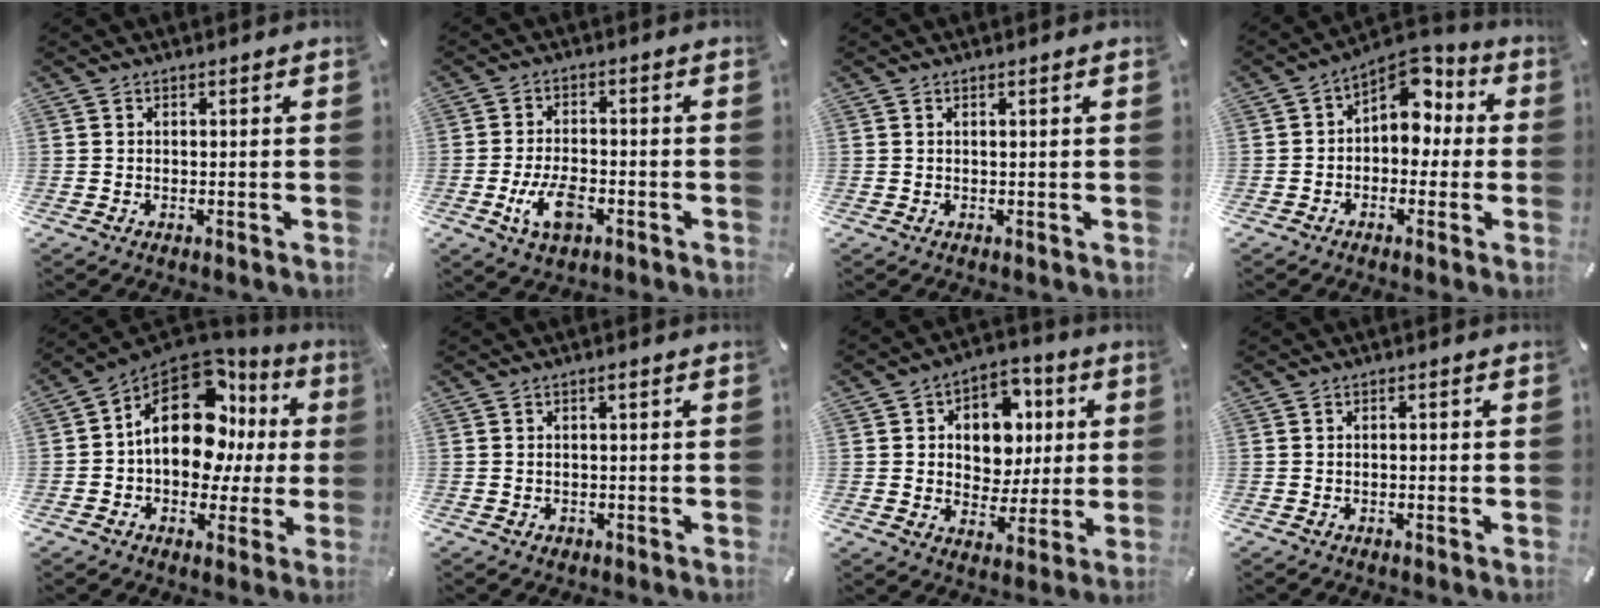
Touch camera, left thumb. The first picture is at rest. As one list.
[{"total": 8.5, "force": [-3.2, 4.5, 6.5], "torque": [-0.146, 0.003, -0.059]}, {"total": 0.8, "force": [0.2, -0.1, 0.7], "torque": [-0.011, -0.001, 0.003]}, {"total": 9.0, "force": [3.0, 6.4, 5.6], "torque": [-0.075, -0.024, 0.050]}, {"total": 19.2, "force": [4.7, 12.2, 14.1], "torque": [-0.234, -0.023, 0.079]}, {"total": 1.2, "force": [0.1, 0.7, 1.0], "torque": [-0.022, 0.005, 0.000]}, {"total": 10.5, "force": [1.5, 9.3, 4.6], "torque": [-0.063, -0.006, 0.029]}, {"total": 1.1, "force": [-0.4, 0.2, 1.0], "torque": [-0.018, 0.001, -0.007]}]